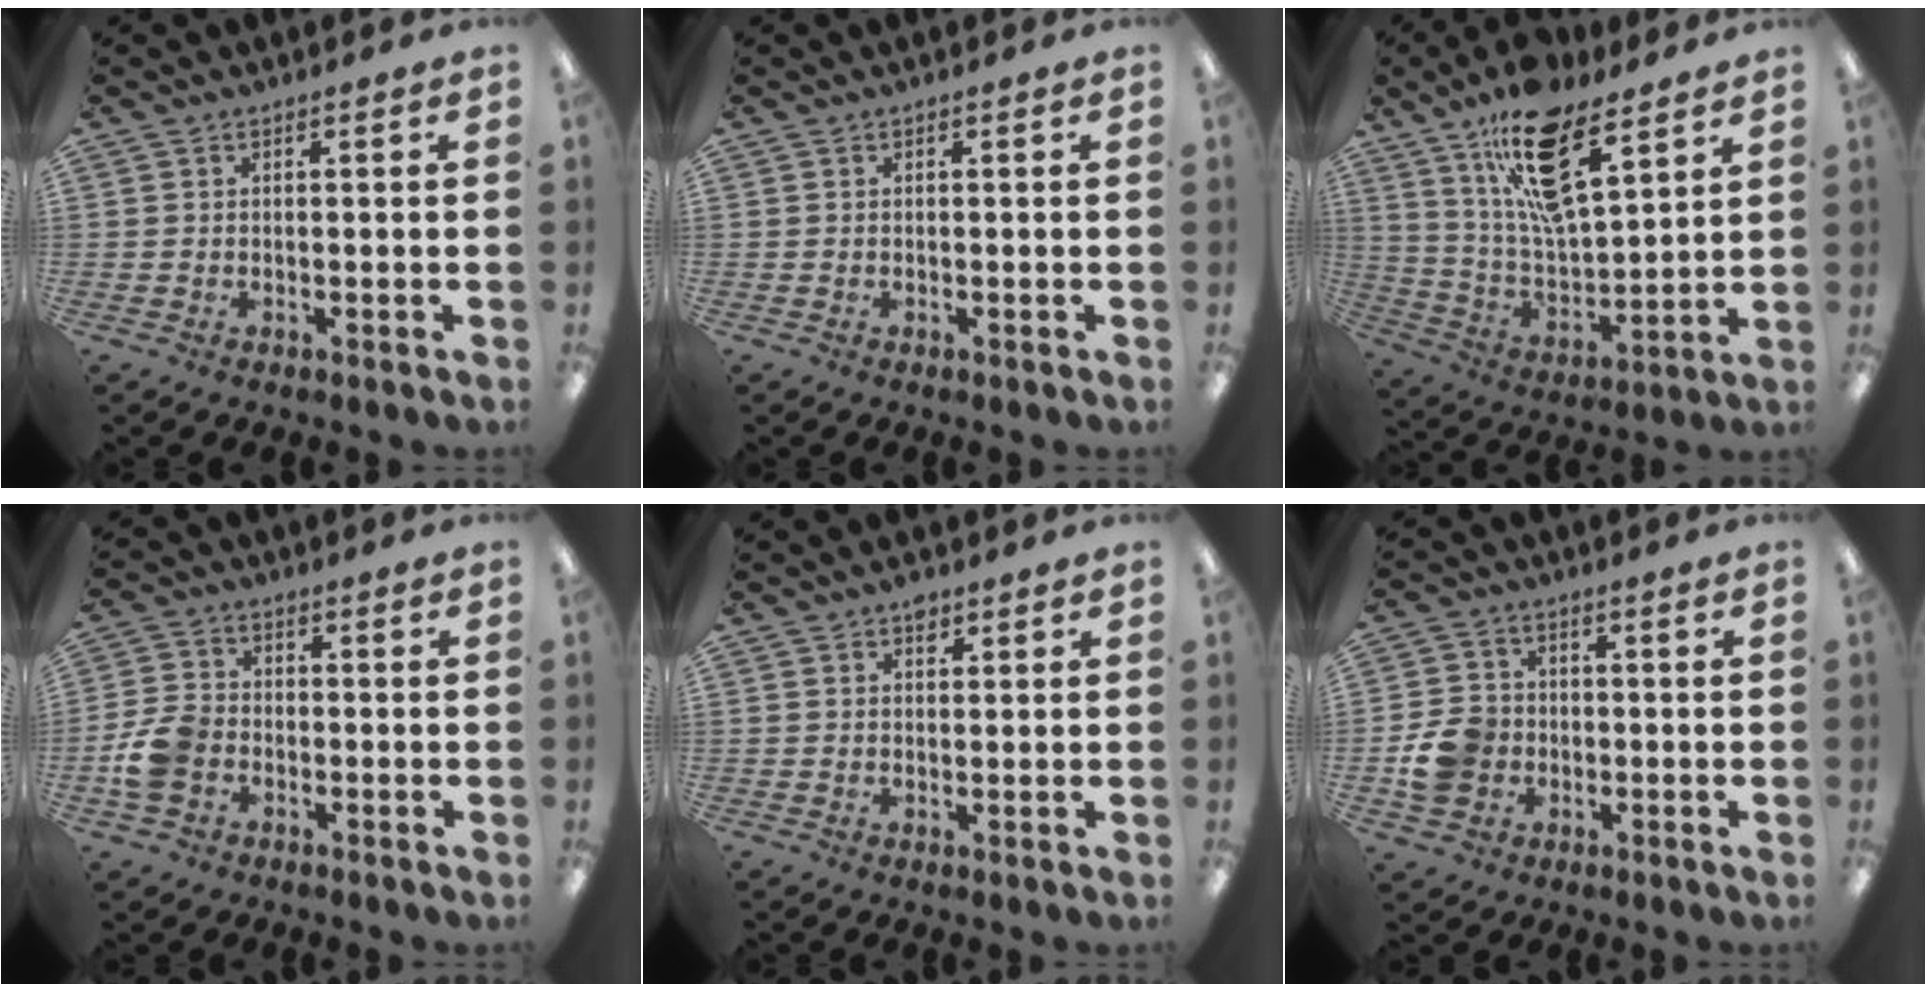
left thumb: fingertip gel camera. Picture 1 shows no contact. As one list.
[{"total": 0.0}, {"total": 19.1, "force": [12.1, 7.3, 12.9], "torque": [-0.221, -0.051, 0.206]}, {"total": 8.1, "force": [-2.6, 6.1, 4.7], "torque": [-0.099, 0.019, -0.046]}, {"total": 2.2, "force": [1.4, 1.3, 1.1], "torque": [-0.007, -0.005, 0.022]}, {"total": 8.0, "force": [-1.5, 7.0, 3.5], "torque": [-0.068, 0.014, -0.026]}]